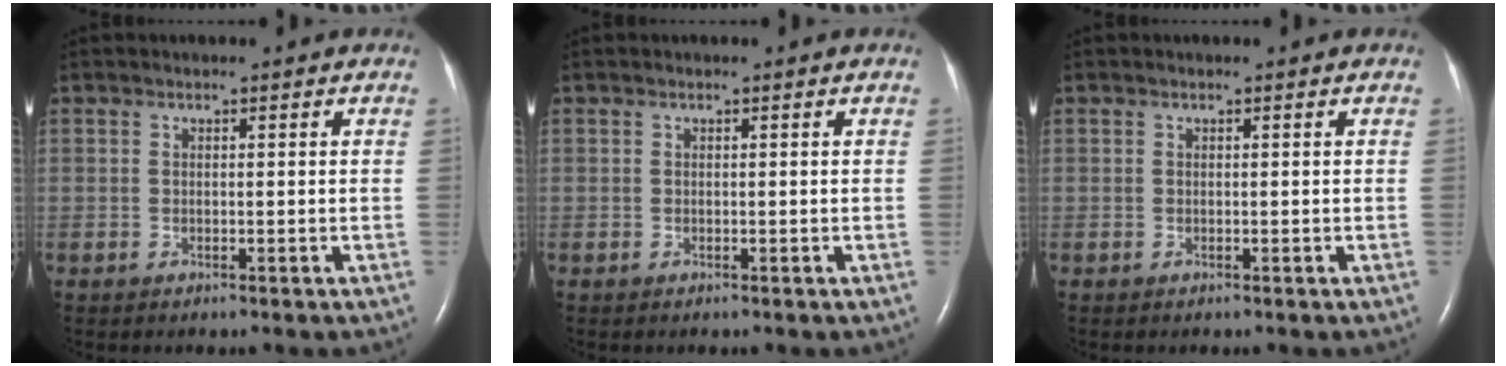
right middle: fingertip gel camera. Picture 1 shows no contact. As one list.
[{"total": 0.0}, {"total": 0.0}]